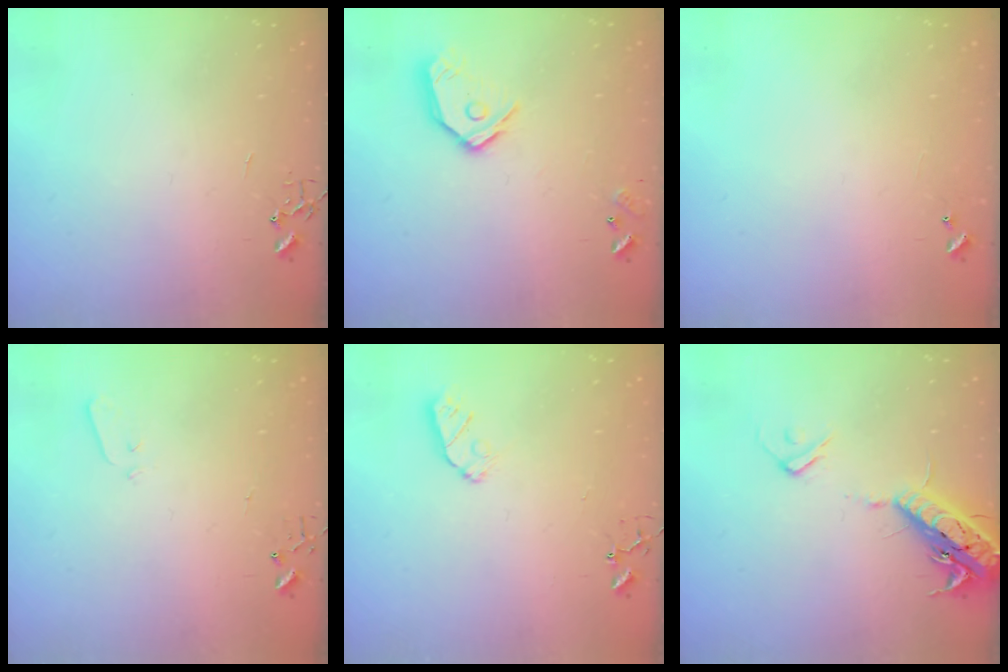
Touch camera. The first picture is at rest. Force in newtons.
{"total": 12.1, "press": 12.0, "slide": 1.5}
{"total": 5.0, "press": 5.0, "slide": 0.6}
{"total": 3.3, "press": 3.3, "slide": 0.4}
{"total": 4.5, "press": 4.5, "slide": 0.6}
{"total": 17.1, "press": 16.7, "slide": 3.7}